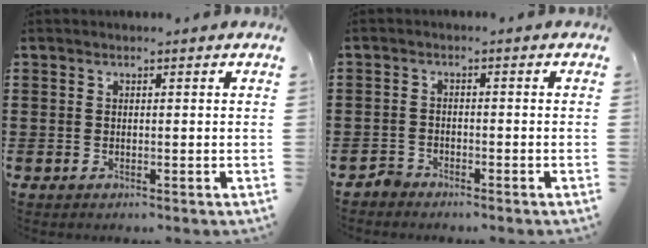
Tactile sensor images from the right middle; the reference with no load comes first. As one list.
[{"total": 1.7, "force": [-1.7, 0.5, 0.0], "torque": [-0.011, 0.002, -0.038]}]